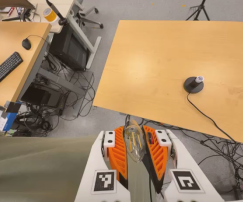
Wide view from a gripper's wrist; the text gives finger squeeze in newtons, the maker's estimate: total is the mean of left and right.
{"total": 21.3, "left": 23.1, "right": 19.4}